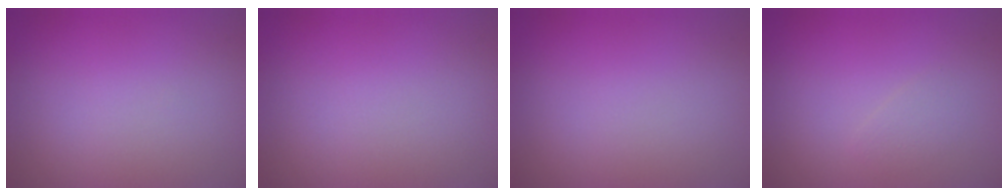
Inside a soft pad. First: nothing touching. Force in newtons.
{"total": 0.0}
{"total": 0.0}
{"total": 0.9, "press": 0.9, "slide": 0.0}